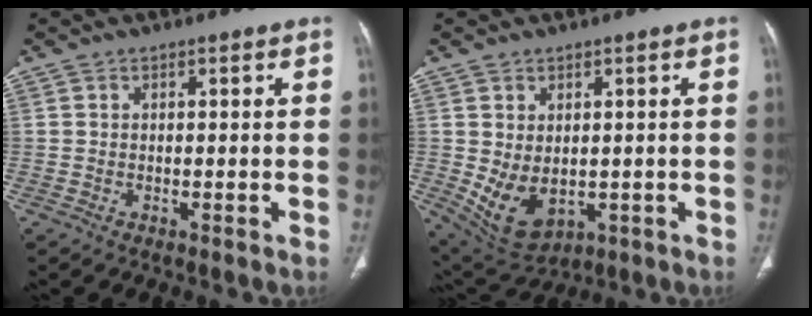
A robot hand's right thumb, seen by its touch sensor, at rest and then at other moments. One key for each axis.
{"total": 8.8, "fx": -0.8, "fy": 5.7, "fz": 6.6, "tx": -0.107, "ty": -0.007, "tz": 0.015}